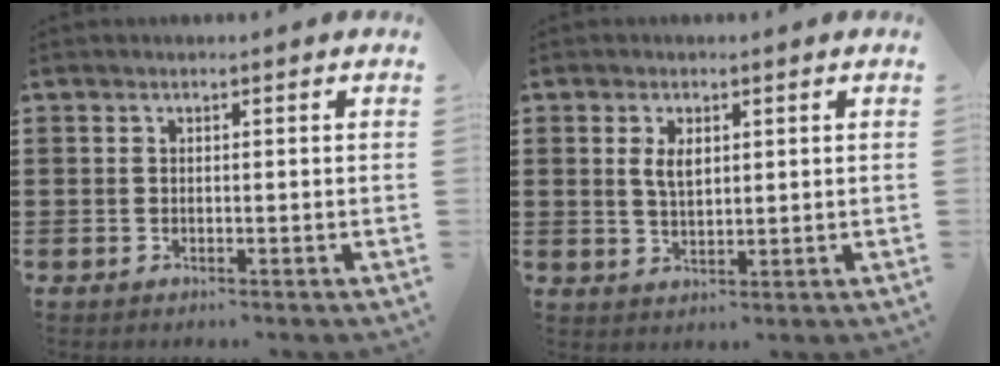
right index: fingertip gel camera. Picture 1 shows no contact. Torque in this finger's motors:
{"motor_torque": [0.04, 0.03, 0.27, 0.05]}